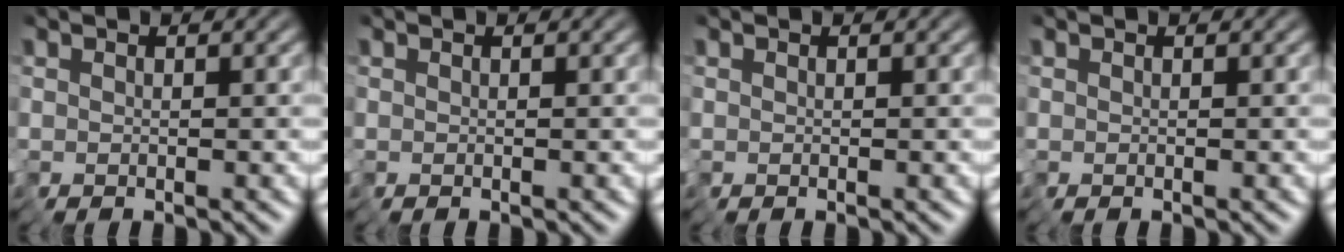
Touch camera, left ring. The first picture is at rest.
{"total": 0.0}
{"total": 0.0}
{"total": 0.0}